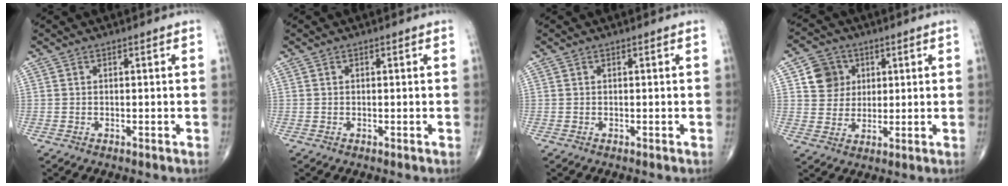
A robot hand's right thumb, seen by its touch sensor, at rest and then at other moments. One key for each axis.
{"total": 0.0}
{"total": 0.0}
{"total": 7.3, "fx": 2.4, "fy": 6.6, "fz": 2.1, "tx": -0.005, "ty": -0.005, "tz": 0.042}